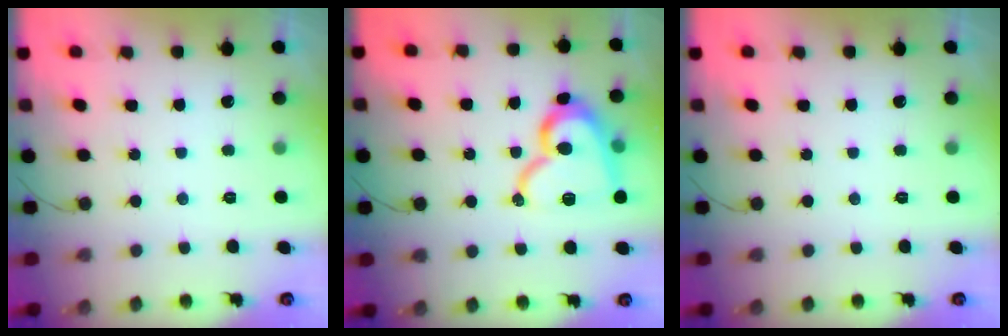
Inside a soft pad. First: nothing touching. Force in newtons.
{"total": 16.5, "press": 16.5, "slide": 1.4}
{"total": 0.0}